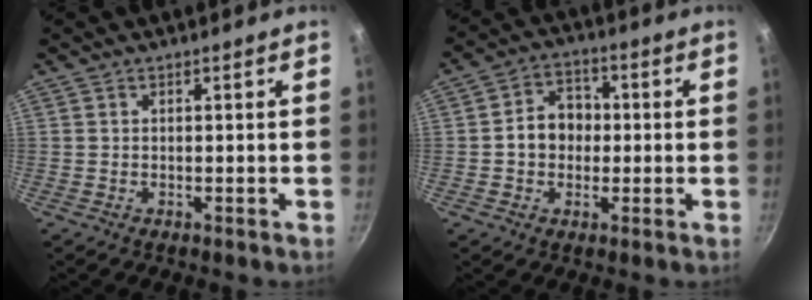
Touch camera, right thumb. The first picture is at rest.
{"total": 7.7, "force": [-0.2, 6.3, 4.4], "torque": [-0.040, 0.019, -0.014]}